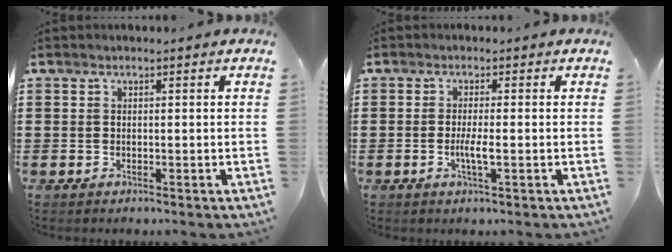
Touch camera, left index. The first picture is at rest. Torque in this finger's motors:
{"motor_torque": [0.27, 0.16, 0.12, 0.04]}